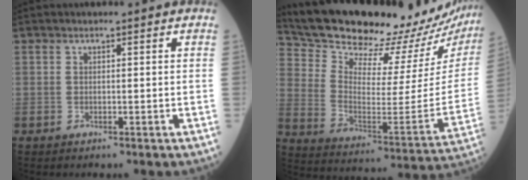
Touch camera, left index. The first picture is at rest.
{"total": 28.6, "force": [26.6, 5.6, 8.7], "torque": [-0.155, -0.104, 0.354]}